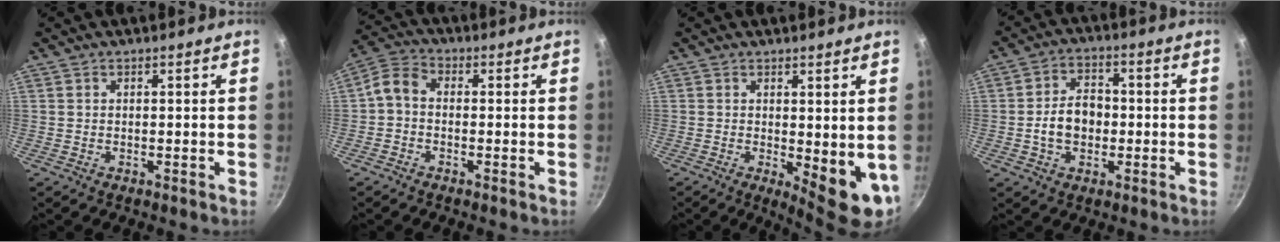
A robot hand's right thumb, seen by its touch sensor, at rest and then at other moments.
{"total": 4.6, "force": [-1.2, 3.4, 3.0], "torque": [-0.066, 0.031, -0.037]}
{"total": 8.5, "force": [0.1, 3.2, 7.8], "torque": [-0.085, -0.015, 0.010]}
{"total": 8.1, "force": [-1.0, 5.8, 5.5], "torque": [-0.072, 0.021, -0.023]}